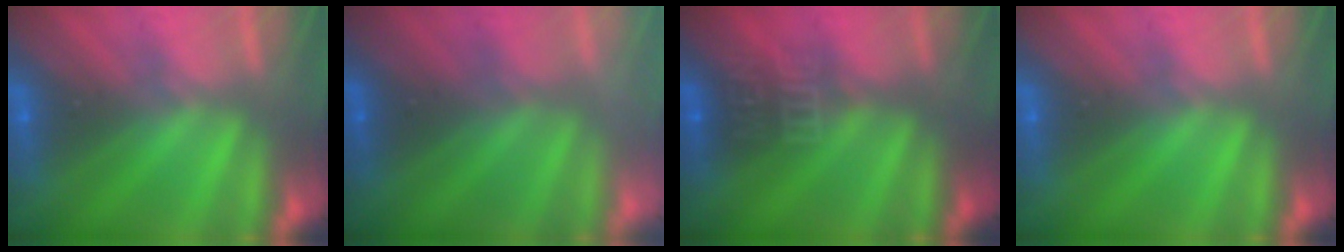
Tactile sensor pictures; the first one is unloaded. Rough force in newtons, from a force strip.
{"total": 2.6}
{"total": 3.2}
{"total": 0.0}